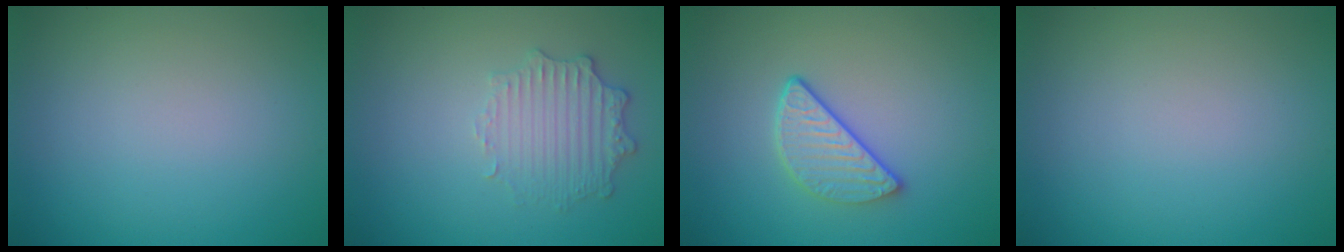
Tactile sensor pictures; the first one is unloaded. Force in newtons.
{"total": 2.6, "press": 2.5, "slide": 0.7}
{"total": 3.1, "press": 2.4, "slide": 1.9}
{"total": 0.0}